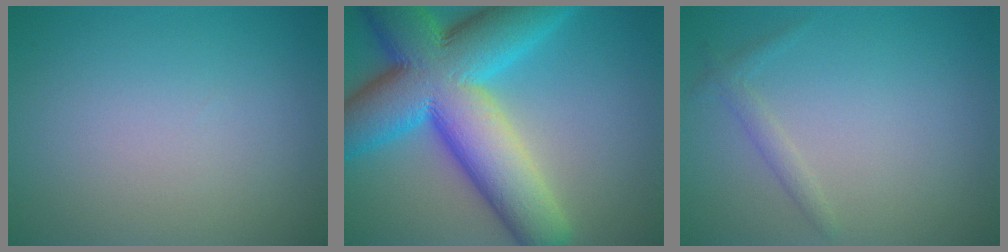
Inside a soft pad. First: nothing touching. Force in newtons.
{"total": 15.4, "press": 15.4, "slide": 0.4}
{"total": 1.3, "press": 1.3, "slide": 0.1}